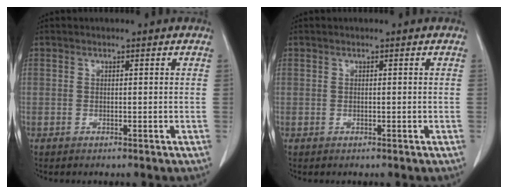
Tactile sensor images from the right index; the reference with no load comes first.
{"total": 0.0}